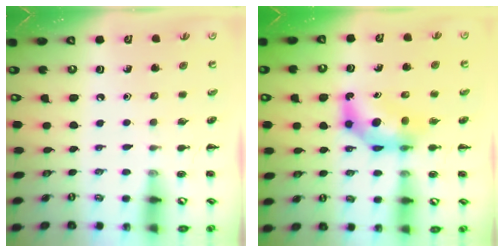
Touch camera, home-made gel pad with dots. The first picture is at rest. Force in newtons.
{"total": 7.0, "press": 6.8, "slide": 1.4}